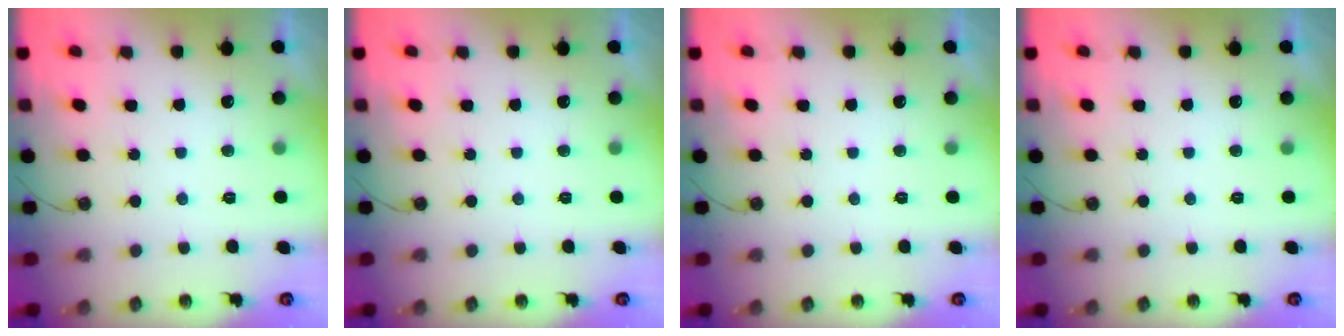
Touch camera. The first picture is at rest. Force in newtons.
{"total": 0.0}
{"total": 0.0}
{"total": 0.0}